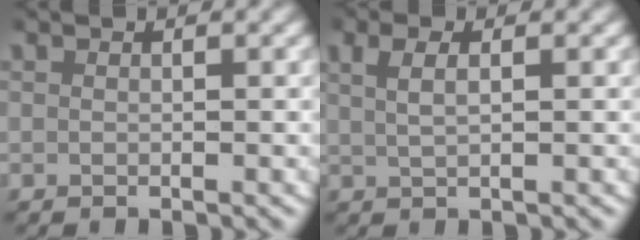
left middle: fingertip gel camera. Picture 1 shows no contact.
{"total": 2.2, "force": [0.9, 0.9, 1.8], "torque": [-0.036, 0.004, 0.019]}